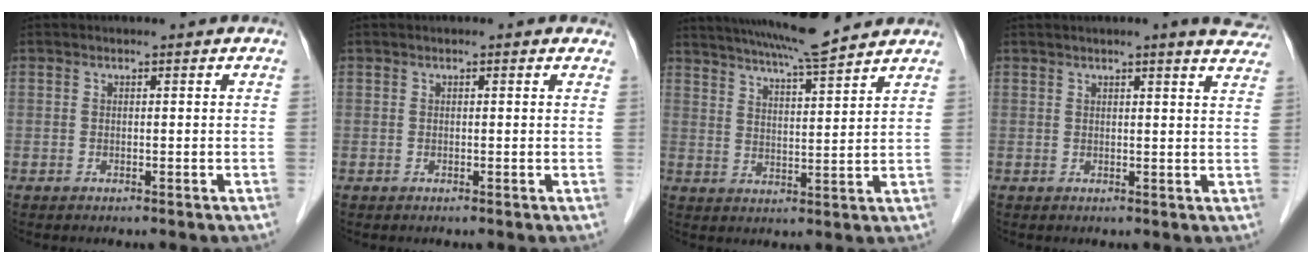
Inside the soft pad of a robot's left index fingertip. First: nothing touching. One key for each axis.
{"total": 1.3, "fx": 1.0, "fy": 0.4, "fz": 0.8, "tx": -0.012, "ty": 0.013, "tz": 0.009}
{"total": 11.7, "fx": 10.5, "fy": 0.1, "fz": 5.1, "tx": -0.091, "ty": 0.015, "tz": 0.161}
{"total": 8.2, "fx": 7.0, "fy": 0.5, "fz": 4.3, "tx": -0.041, "ty": -0.003, "tz": 0.060}